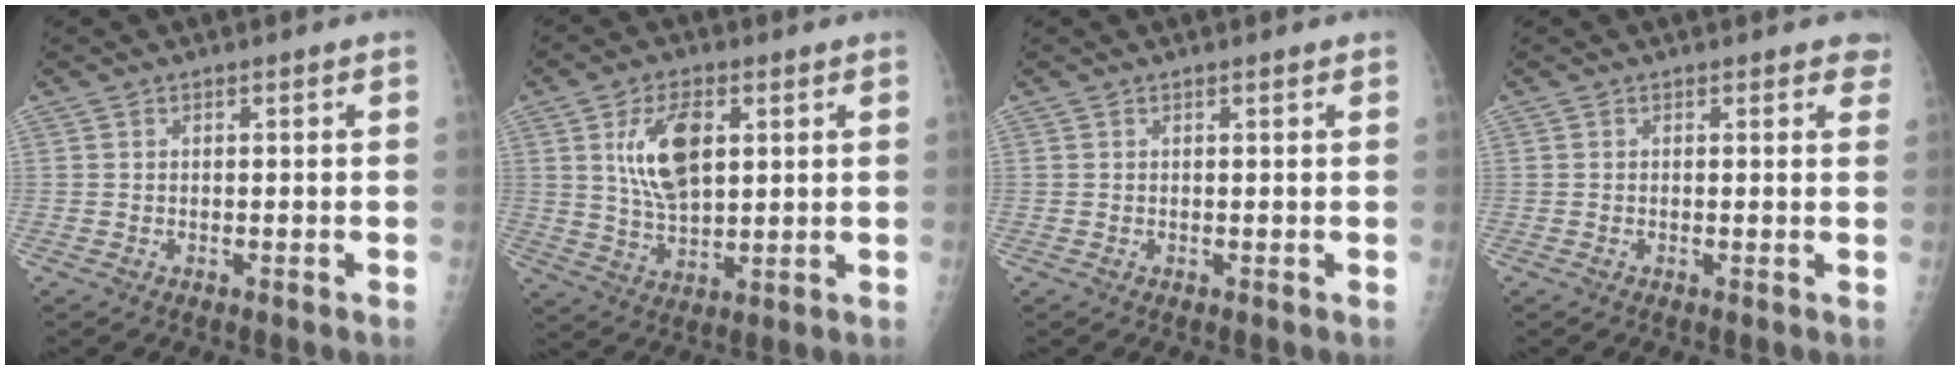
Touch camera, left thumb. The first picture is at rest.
{"total": 11.3, "force": [3.5, 6.0, 9.0], "torque": [-0.149, -0.014, 0.069]}
{"total": 0.9, "force": [0.7, 0.1, 0.6], "torque": [-0.006, 0.002, 0.010]}
{"total": 2.4, "force": [1.9, 1.0, 0.9], "torque": [0.013, -0.005, 0.010]}